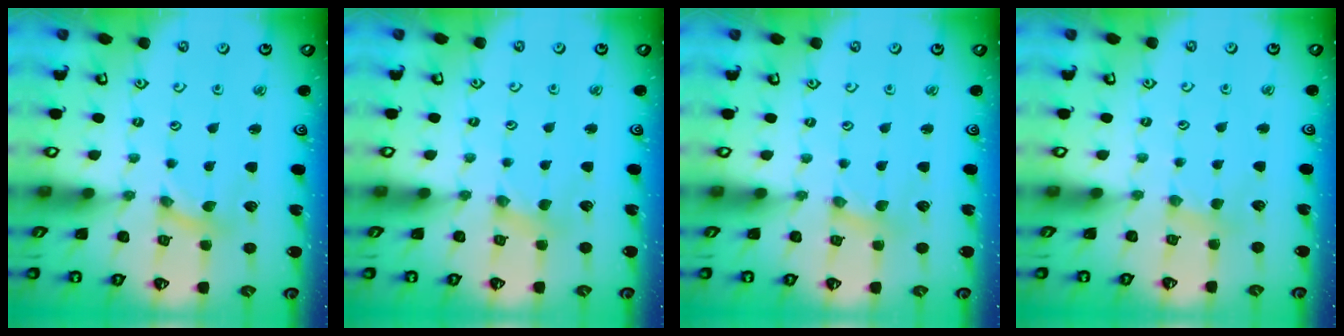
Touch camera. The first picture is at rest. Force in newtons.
{"total": 2.8, "press": 2.8, "slide": 0.3}
{"total": 0.5, "press": 0.5, "slide": 0.1}
{"total": 2.2, "press": 2.2, "slide": 0.3}